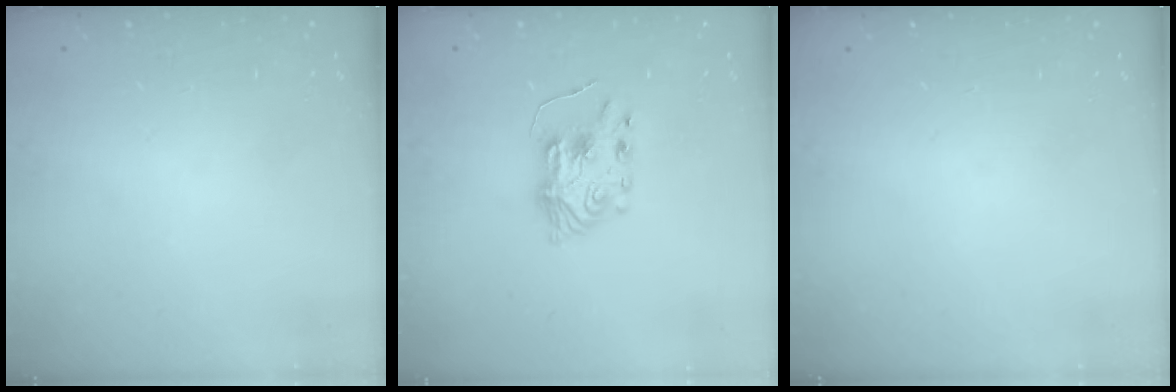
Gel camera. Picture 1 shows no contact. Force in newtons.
{"total": 7.5, "press": 7.5, "slide": 0.8}
{"total": 0.0}